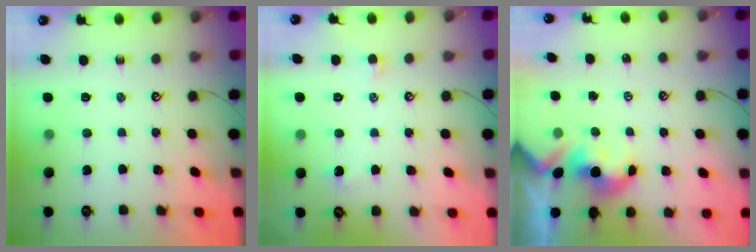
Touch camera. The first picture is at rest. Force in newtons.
{"total": 1.2, "press": 1.2, "slide": 0.4}
{"total": 1.5, "press": 1.5, "slide": 0.3}